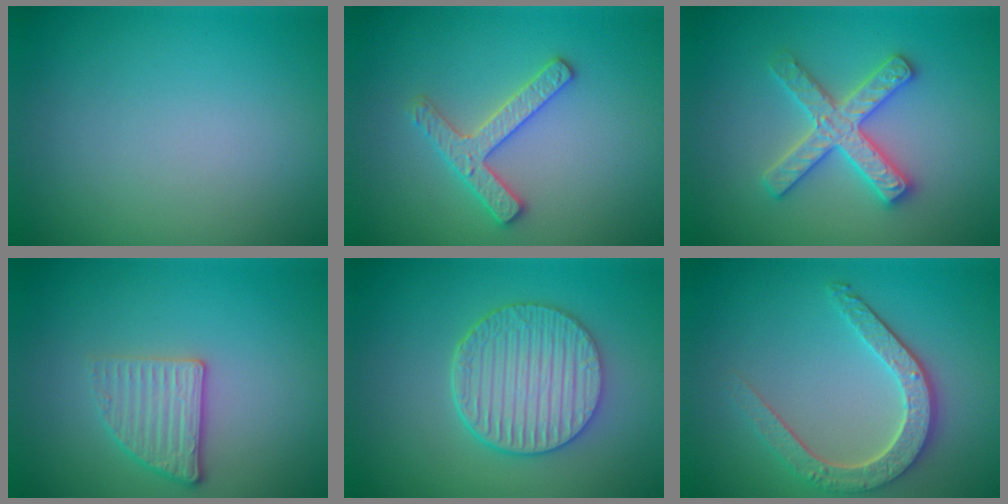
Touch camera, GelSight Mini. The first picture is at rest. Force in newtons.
{"total": 2.7, "press": 2.6, "slide": 0.5}
{"total": 4.5, "press": 4.5, "slide": 0.6}
{"total": 2.7, "press": 2.4, "slide": 1.1}
{"total": 5.9, "press": 4.7, "slide": 3.6}
{"total": 4.5, "press": 3.5, "slide": 2.7}